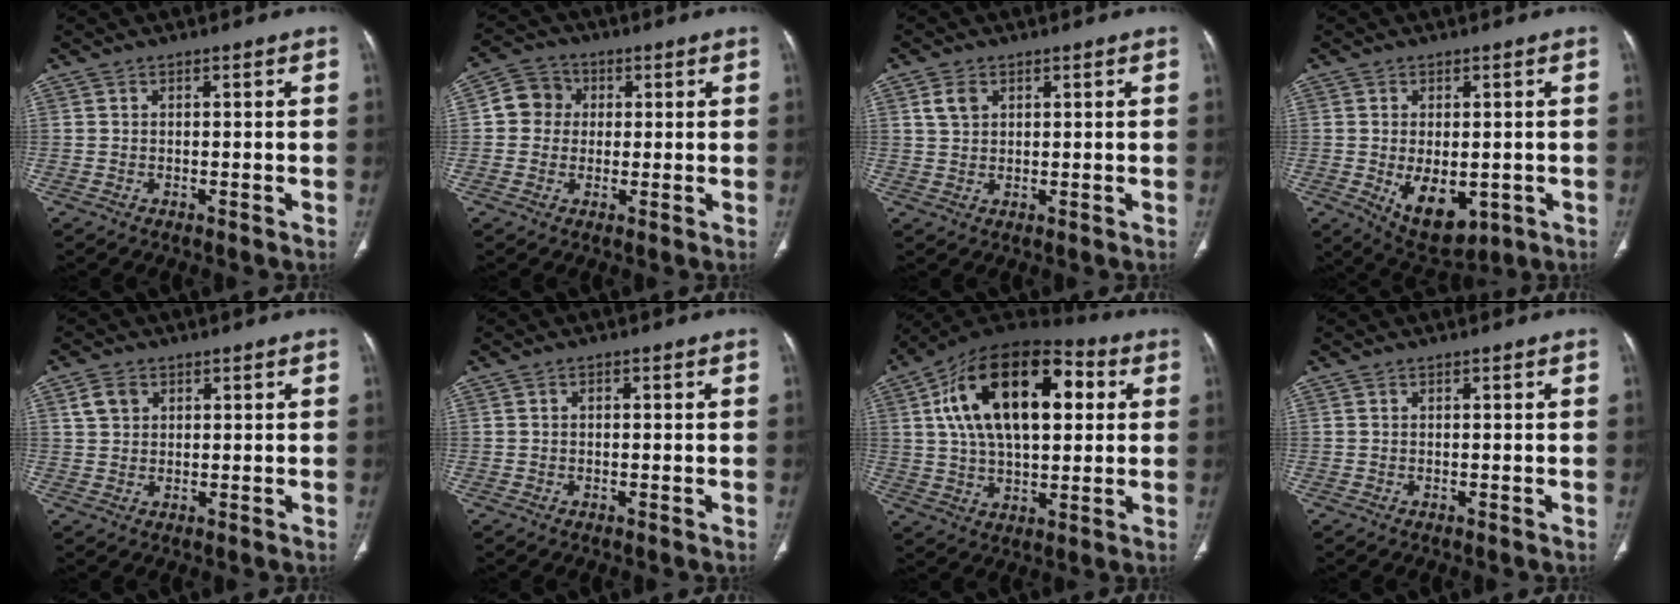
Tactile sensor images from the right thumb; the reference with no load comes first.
{"total": 6.5, "force": [0.8, 6.0, 2.3], "torque": [-0.020, 0.013, 0.003]}
{"total": 3.3, "force": [1.4, 2.3, 1.8], "torque": [-0.031, 0.000, 0.033]}
{"total": 9.8, "force": [-2.1, 5.7, 7.7], "torque": [-0.103, -0.012, -0.012]}
{"total": 3.5, "force": [1.5, 2.7, 1.6], "torque": [-0.022, -0.002, 0.032]}
{"total": 0.8, "force": [0.0, 0.5, 0.5], "torque": [-0.008, 0.003, -0.002]}
{"total": 23.6, "force": [5.8, 12.6, 19.1], "torque": [-0.304, 0.019, 0.085]}
{"total": 0.0}